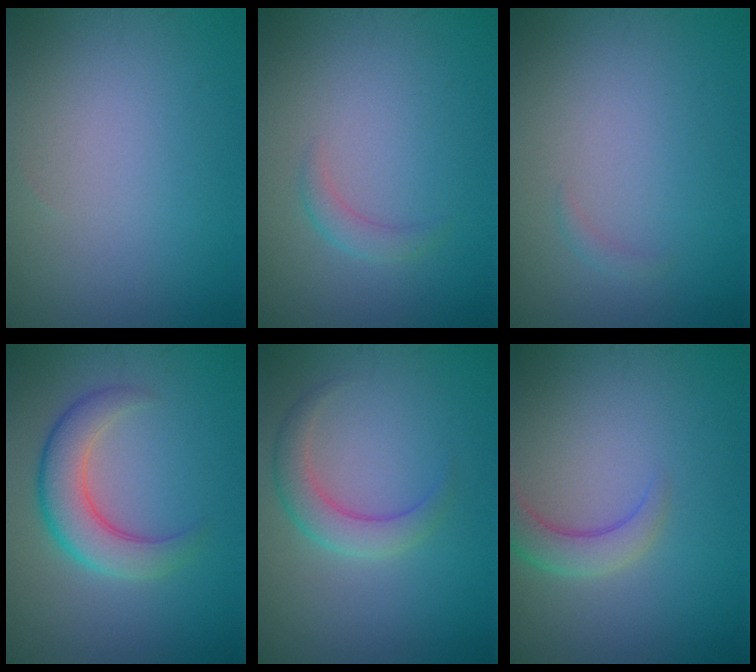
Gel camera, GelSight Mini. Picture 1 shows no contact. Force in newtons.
{"total": 1.4, "press": 1.4, "slide": 0.0}
{"total": 0.6, "press": 0.6, "slide": 0.1}
{"total": 4.7, "press": 4.7, "slide": 0.4}
{"total": 2.8, "press": 2.8, "slide": 0.1}
{"total": 2.7, "press": 2.7, "slide": 0.3}